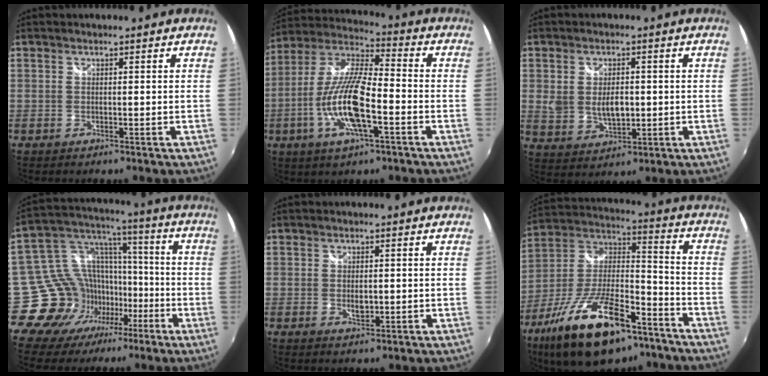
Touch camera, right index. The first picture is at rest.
{"total": 15.5, "force": [-5.0, 4.2, 14.1], "torque": [-0.286, -0.009, -0.097]}
{"total": 6.8, "force": [0.2, 4.2, 5.4], "torque": [-0.098, -0.007, 0.013]}
{"total": 16.7, "force": [-9.2, 13.4, 4.0], "torque": [-0.103, 0.060, -0.147]}
{"total": 2.3, "force": [-0.2, 1.5, 1.7], "torque": [-0.027, -0.004, -0.001]}
{"total": 25.3, "force": [-15.4, 10.4, 17.2], "torque": [-0.323, -0.014, -0.251]}